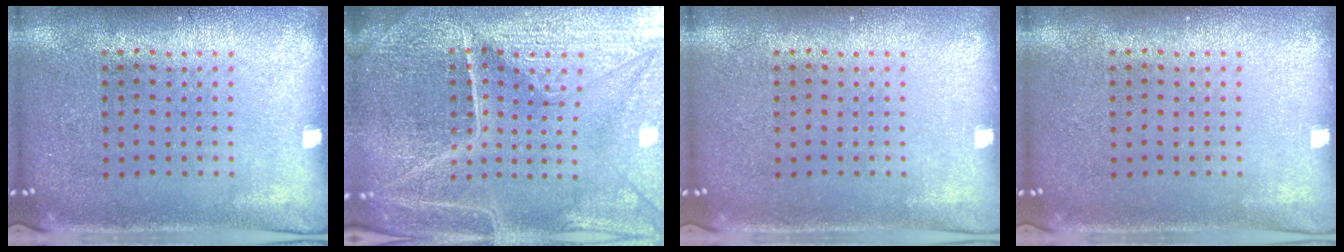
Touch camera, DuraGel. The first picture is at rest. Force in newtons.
{"total": 5.7, "press": 5.2, "slide": 2.2}
{"total": 0.0}
{"total": 0.0}